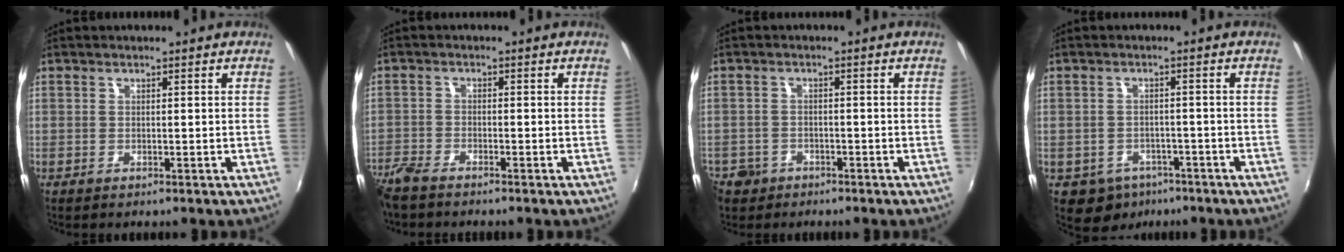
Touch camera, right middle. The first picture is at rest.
{"total": 6.1, "force": [-5.3, 1.4, 2.5], "torque": [-0.070, -0.022, -0.107]}
{"total": 6.6, "force": [-3.5, 5.3, 1.9], "torque": [-0.067, 0.000, -0.057]}
{"total": 6.0, "force": [-3.8, 4.4, 1.5], "torque": [-0.043, 0.000, -0.047]}